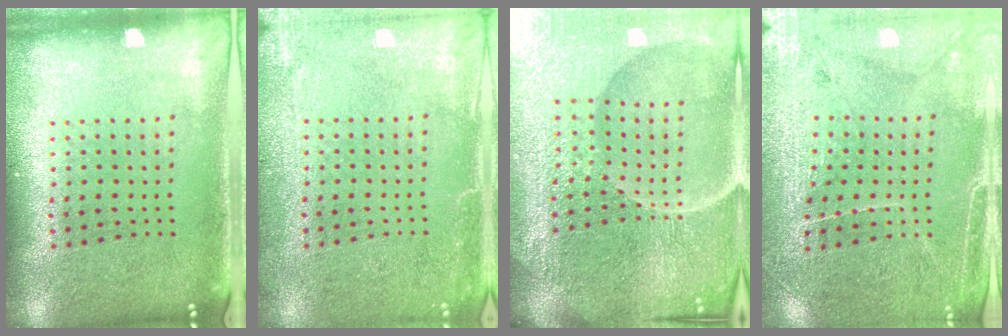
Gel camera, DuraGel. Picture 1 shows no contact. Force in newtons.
{"total": 2.8, "press": 2.8, "slide": 0.3}
{"total": 6.0, "press": 5.5, "slide": 2.3}
{"total": 3.1, "press": 3.0, "slide": 1.0}